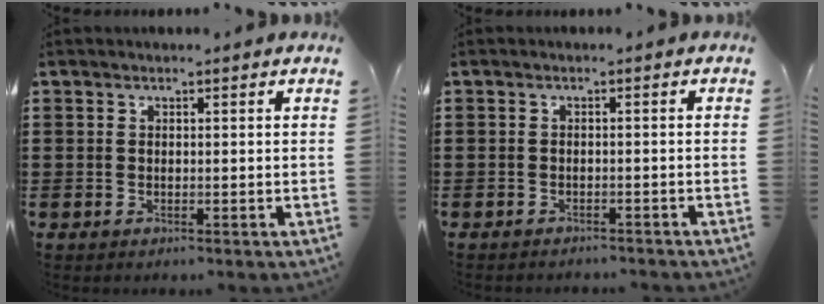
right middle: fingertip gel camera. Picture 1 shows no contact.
{"total": 1.0, "force": [-1.0, 0.1, 0.0], "torque": [-0.002, 0.000, -0.021]}